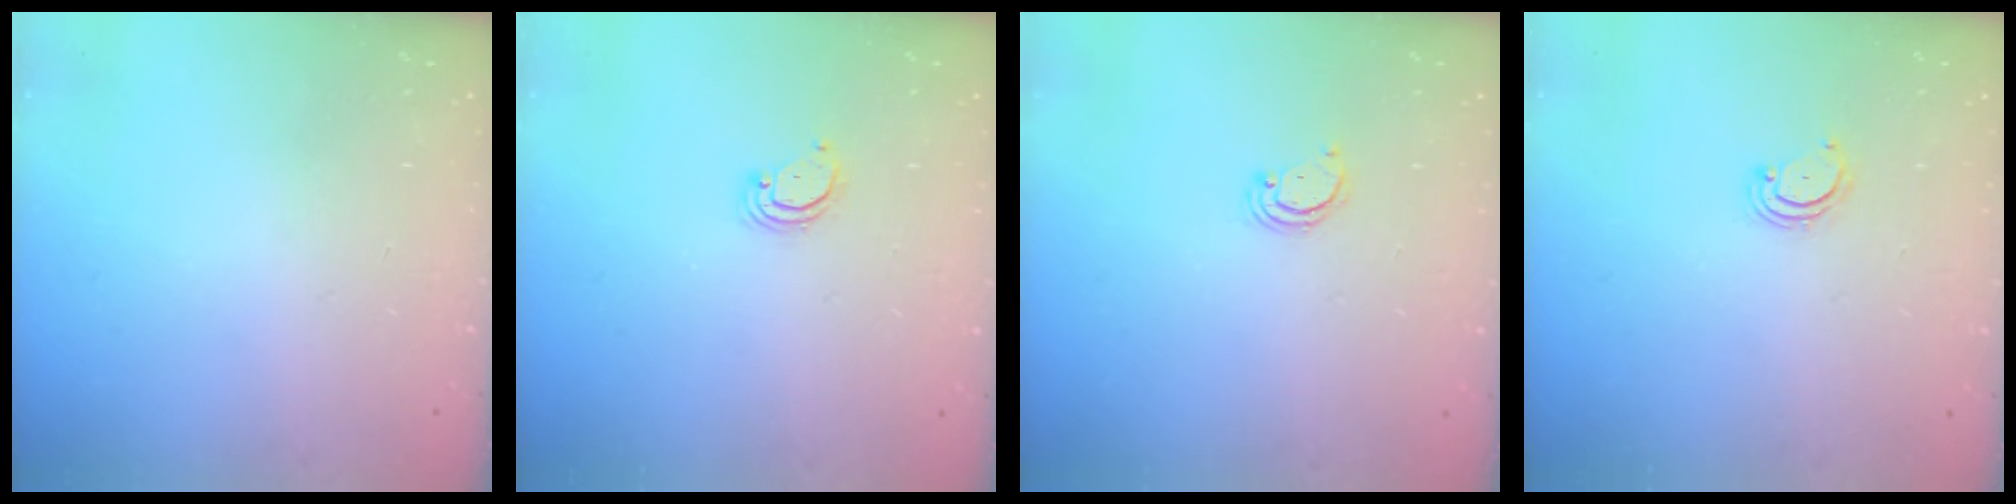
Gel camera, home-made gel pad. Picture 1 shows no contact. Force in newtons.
{"total": 2.6, "press": 2.6, "slide": 0.1}
{"total": 2.2, "press": 2.2, "slide": 0.2}
{"total": 2.9, "press": 2.9, "slide": 0.3}